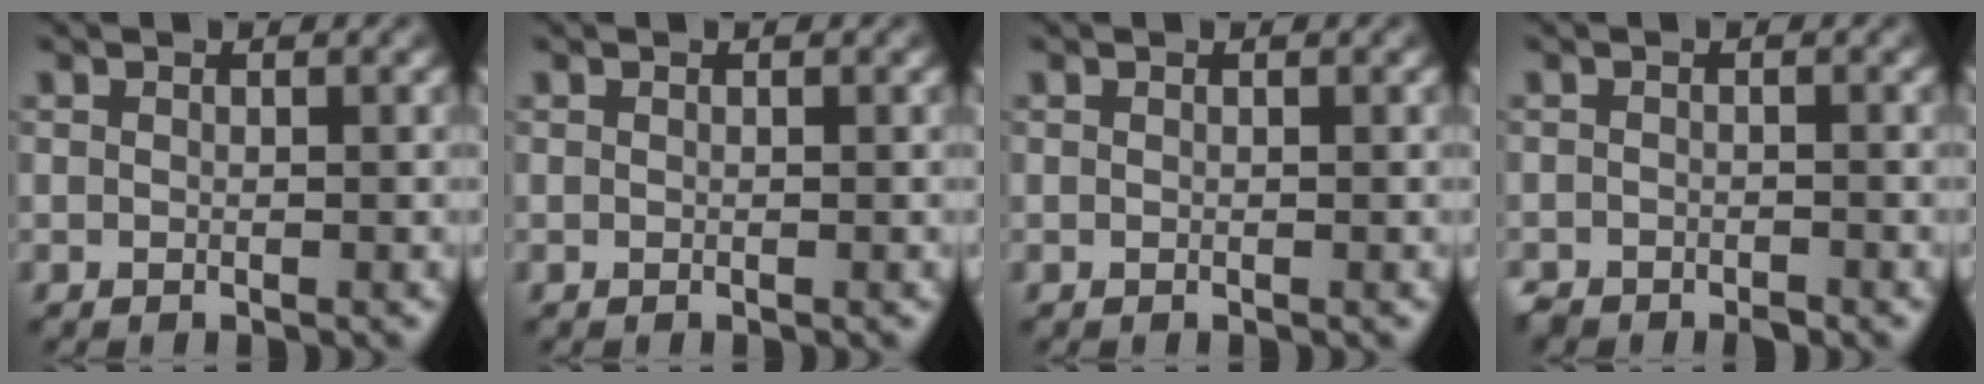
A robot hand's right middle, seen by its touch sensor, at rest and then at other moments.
{"total": 0.0}
{"total": 0.0}
{"total": 1.8, "force": [-1.6, 0.6, 0.4], "torque": [-0.003, -0.004, -0.032]}